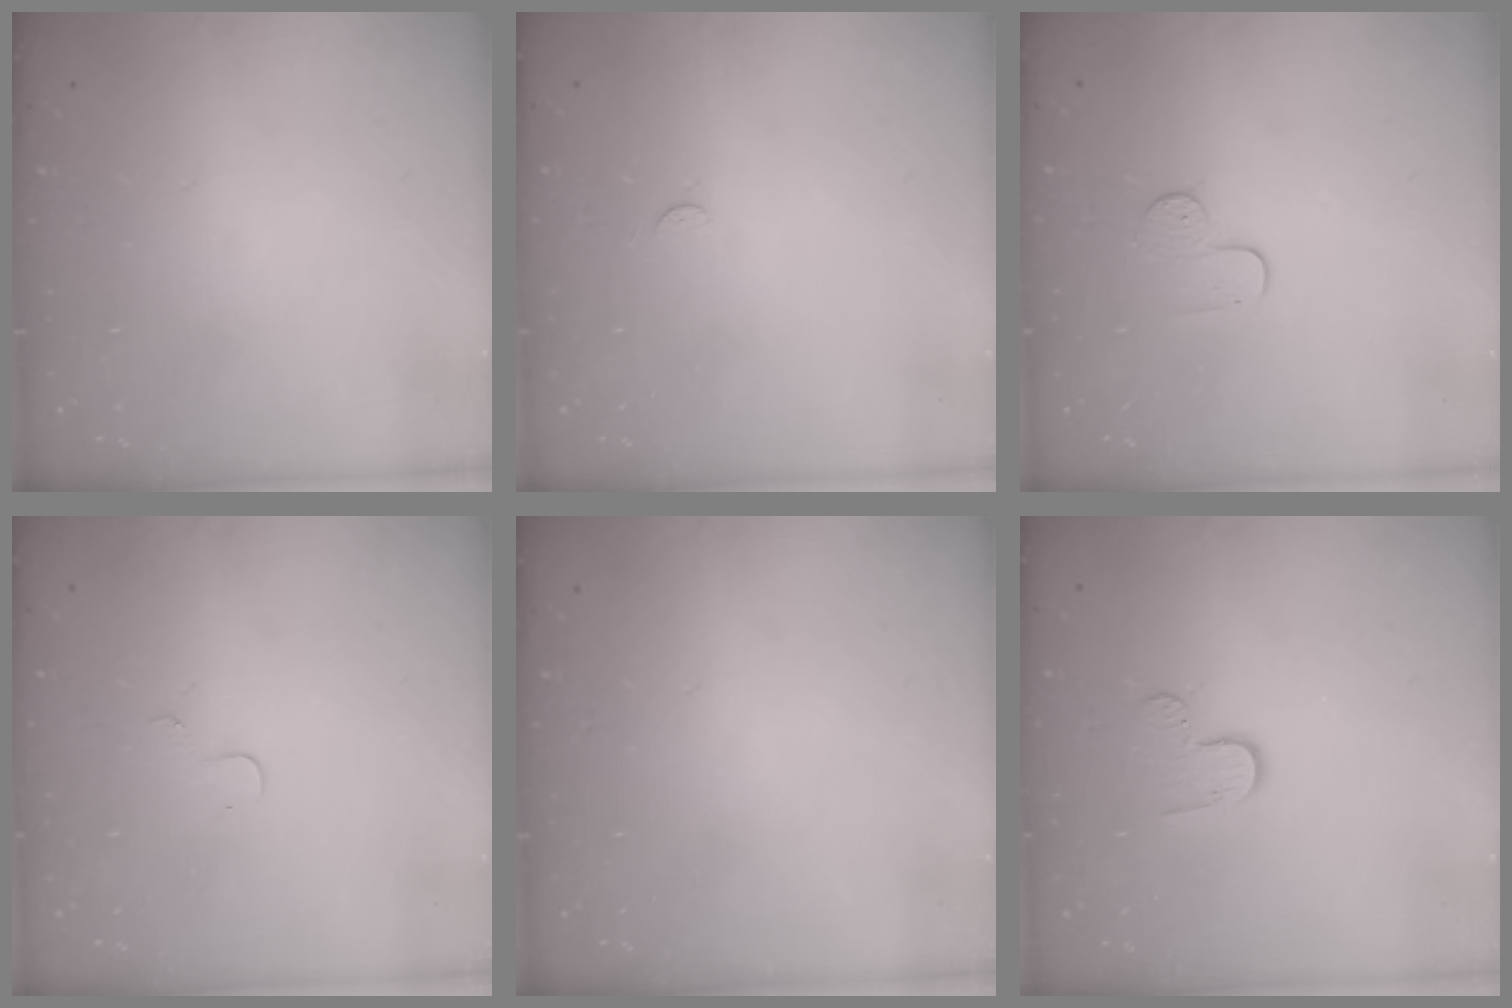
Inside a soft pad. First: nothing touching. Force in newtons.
{"total": 2.5, "press": 2.5, "slide": 0.3}
{"total": 5.3, "press": 5.3, "slide": 0.5}
{"total": 3.1, "press": 3.1, "slide": 0.3}
{"total": 0.0}
{"total": 5.6, "press": 5.6, "slide": 0.5}